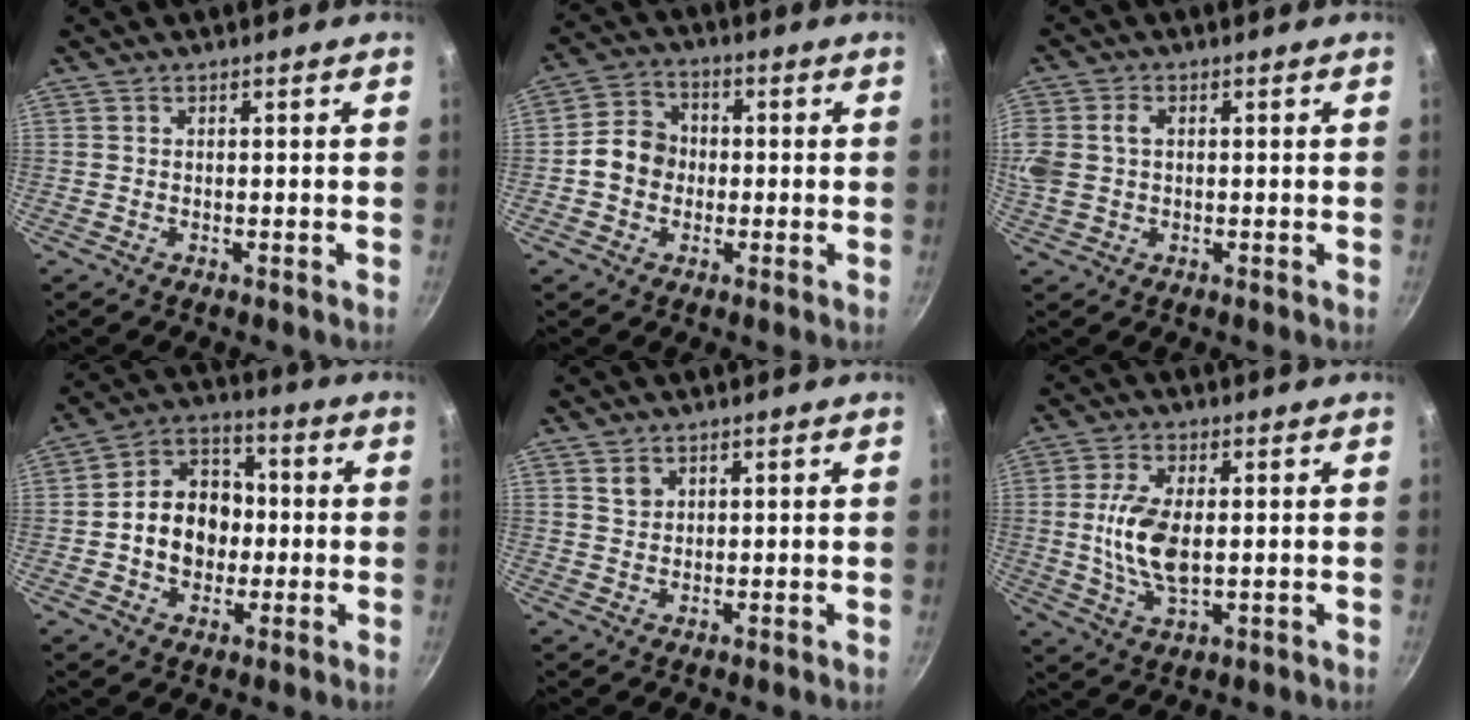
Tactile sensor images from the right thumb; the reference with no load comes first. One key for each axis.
{"total": 7.7, "fx": -0.8, "fy": 6.6, "fz": 3.8, "tx": -0.036, "ty": 0.021, "tz": -0.029}
{"total": 9.2, "fx": 1.2, "fy": 7.0, "fz": 5.9, "tx": -0.138, "ty": 0.014, "tz": 0.022}
{"total": 12.8, "fx": -0.9, "fy": 10.2, "fz": 7.7, "tx": -0.087, "ty": 0.027, "tz": -0.026}
{"total": 2.3, "fx": 1.2, "fy": 1.8, "fz": 0.9, "tx": -0.008, "ty": -0.001, "tz": 0.024}
{"total": 10.3, "fx": 0.3, "fy": 5.3, "fz": 8.8, "tx": -0.176, "ty": -0.003, "tz": 0.009}